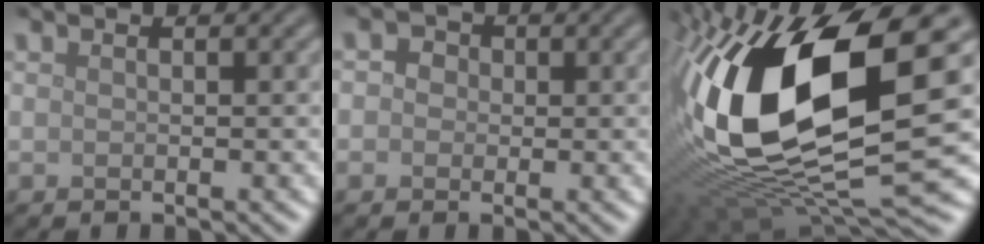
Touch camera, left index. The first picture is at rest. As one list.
[{"total": 2.3, "force": [0.4, 2.1, 0.9], "torque": [0.004, 0.006, -0.014]}, {"total": 18.0, "force": [2.0, 7.8, 16.1], "torque": [-0.324, 0.001, 0.035]}]